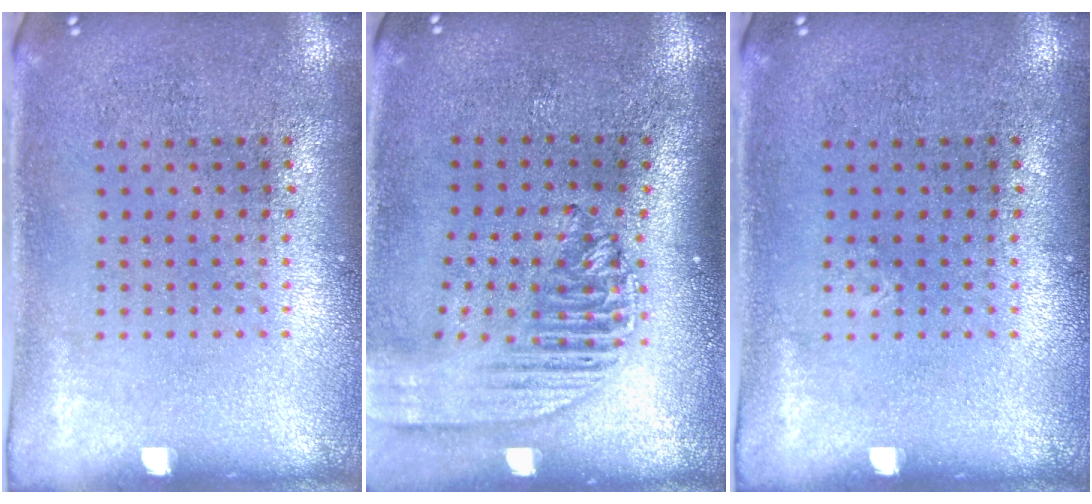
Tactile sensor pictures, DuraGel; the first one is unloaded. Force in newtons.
{"total": 2.1, "press": 1.6, "slide": 1.3}
{"total": 0.0}